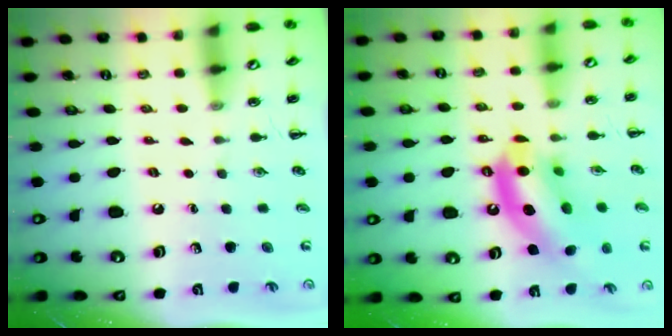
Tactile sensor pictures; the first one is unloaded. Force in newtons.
{"total": 16.0, "press": 15.6, "slide": 3.6}